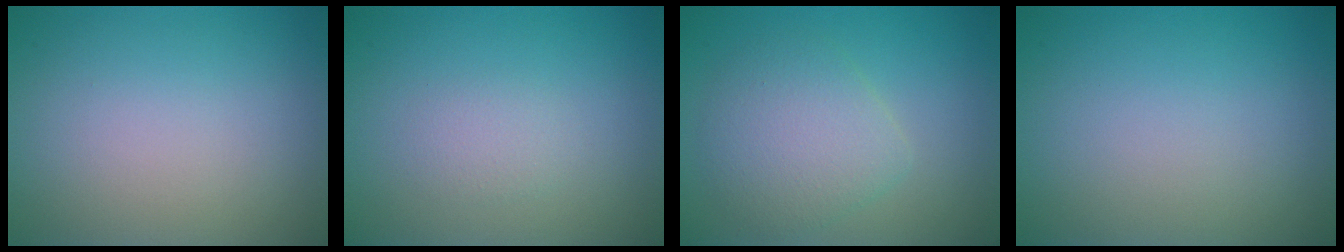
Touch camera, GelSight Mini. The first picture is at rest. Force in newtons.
{"total": 1.1, "press": 1.1, "slide": 0.1}
{"total": 3.9, "press": 3.9, "slide": 0.2}
{"total": 0.0}